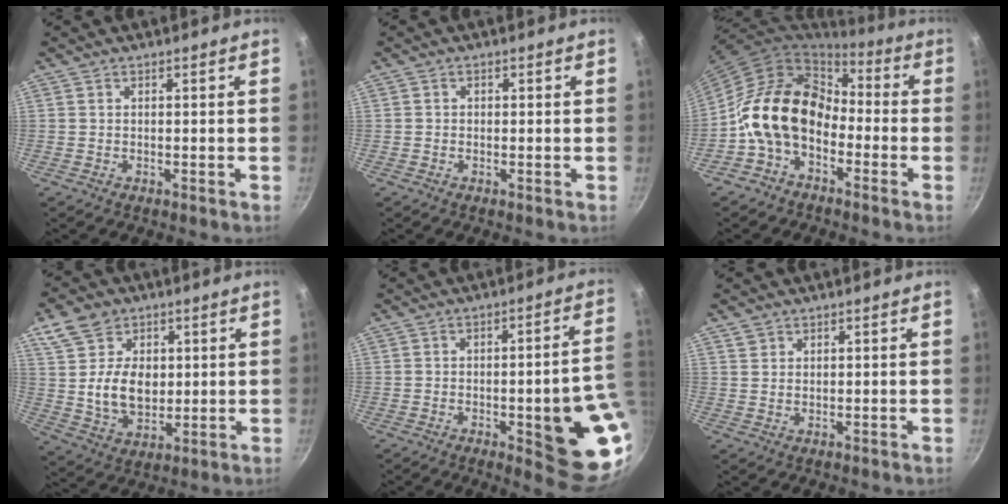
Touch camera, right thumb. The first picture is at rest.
{"total": 0.7, "force": [-0.1, 0.6, 0.3], "torque": [-0.003, 0.003, -0.002]}
{"total": 15.4, "force": [-3.8, 11.1, 10.0], "torque": [-0.146, 0.057, -0.088]}
{"total": 12.7, "force": [3.2, 9.8, 7.5], "torque": [-0.099, -0.019, 0.061]}
{"total": 17.8, "force": [-3.7, 5.0, 16.7], "torque": [-0.157, 0.018, -0.045]}
{"total": 1.8, "force": [1.1, 1.3, 0.5], "torque": [0.000, 0.000, 0.019]}